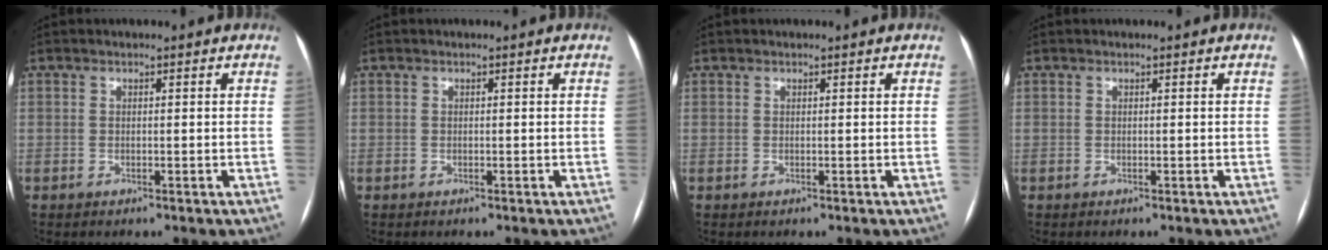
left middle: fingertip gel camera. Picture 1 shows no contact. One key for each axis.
{"total": 0.0}
{"total": 0.0}
{"total": 0.0}